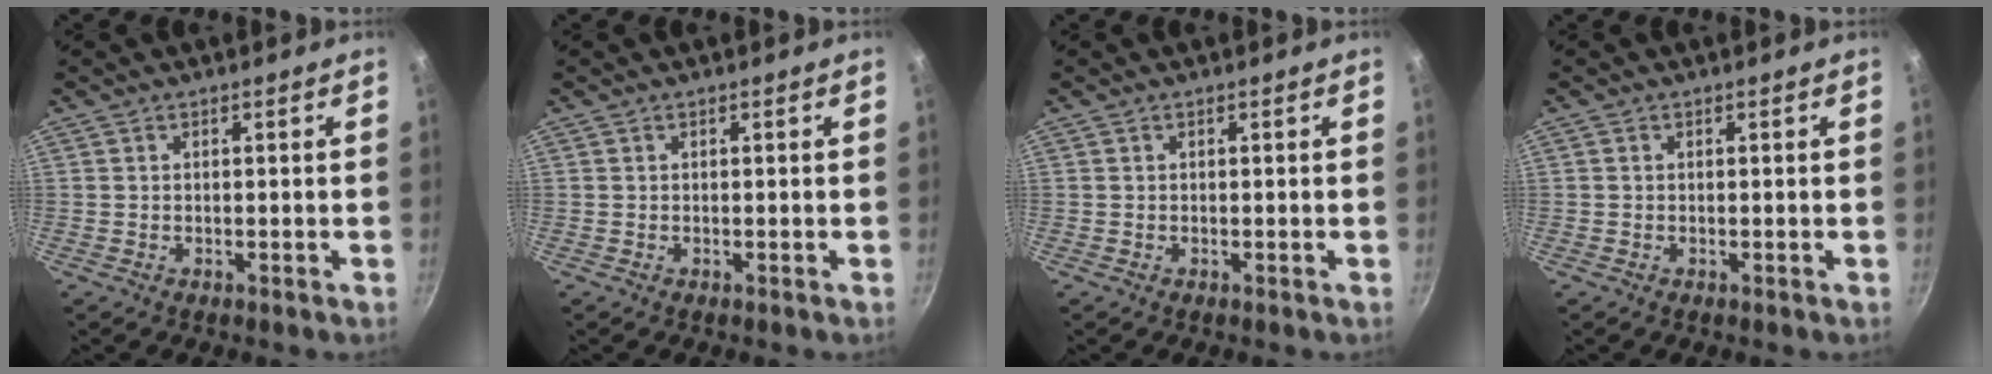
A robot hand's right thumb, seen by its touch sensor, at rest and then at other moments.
{"total": 0.0}
{"total": 0.0}
{"total": 0.0}